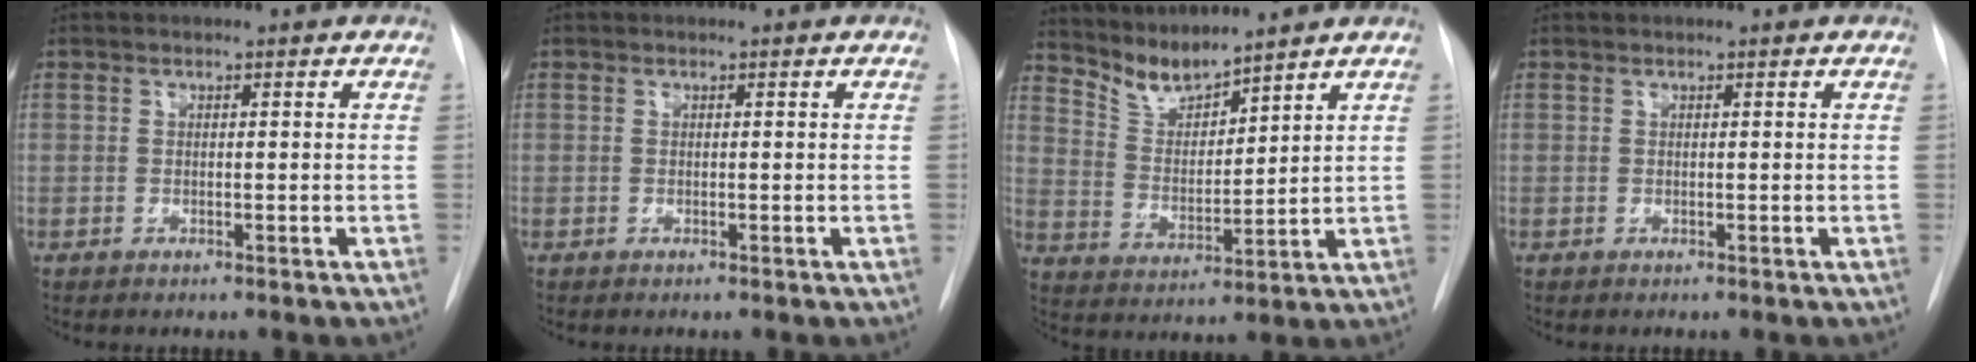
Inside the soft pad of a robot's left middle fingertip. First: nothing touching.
{"total": 0.0}
{"total": 6.1, "force": [6.1, 0.5, 0.9], "torque": [-0.029, -0.003, 0.132]}
{"total": 0.0}